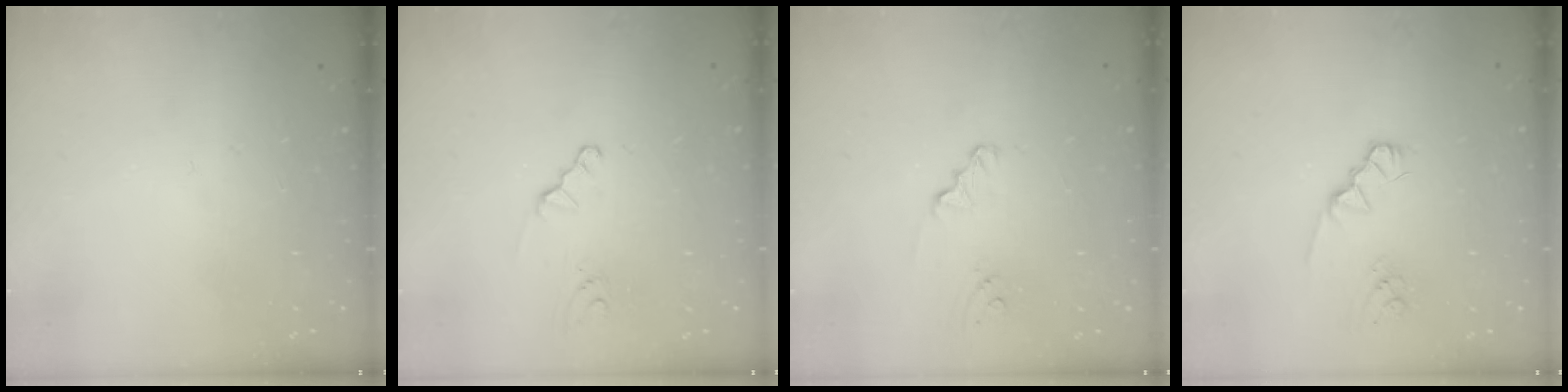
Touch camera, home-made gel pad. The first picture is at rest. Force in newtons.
{"total": 1.1, "press": 1.0, "slide": 0.2}
{"total": 1.7, "press": 1.7, "slide": 0.3}
{"total": 2.2, "press": 2.2, "slide": 0.4}